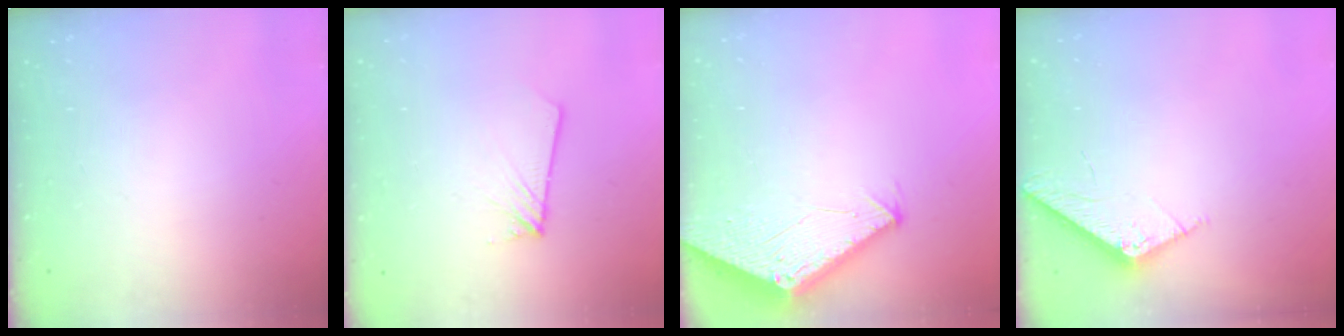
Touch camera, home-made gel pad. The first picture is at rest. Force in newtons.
{"total": 1.8, "press": 1.8, "slide": 0.1}
{"total": 2.8, "press": 2.8, "slide": 0.1}
{"total": 5.4, "press": 5.4, "slide": 0.1}